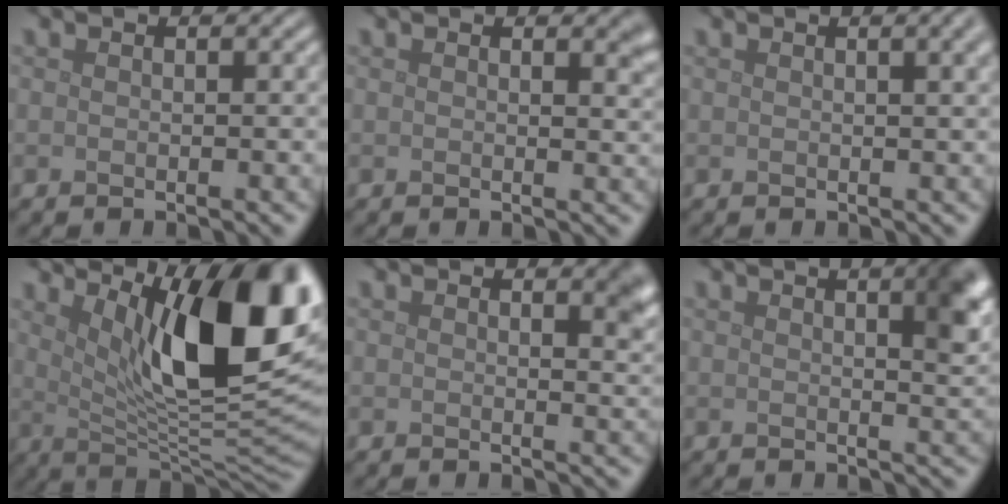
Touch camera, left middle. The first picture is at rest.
{"total": 1.4, "force": [1.0, 0.4, 1.0], "torque": [-0.006, -0.003, 0.017]}
{"total": 3.9, "force": [1.8, 1.5, 3.1], "torque": [-0.021, 0.012, 0.016]}
{"total": 13.3, "force": [4.4, 4.2, 11.8], "torque": [-0.148, -0.008, 0.073]}
{"total": 2.5, "force": [1.5, 0.8, 1.9], "torque": [-0.012, 0.001, 0.023]}
{"total": 5.7, "force": [2.3, 2.1, 4.8], "torque": [-0.030, 0.016, 0.022]}